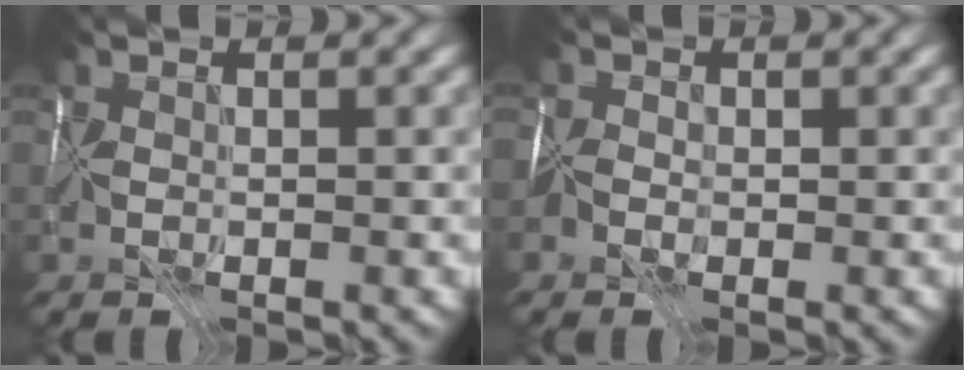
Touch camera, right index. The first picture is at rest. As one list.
[{"total": 1.2, "force": [-0.5, 1.0, 0.6], "torque": [-0.012, 0.006, -0.020]}]